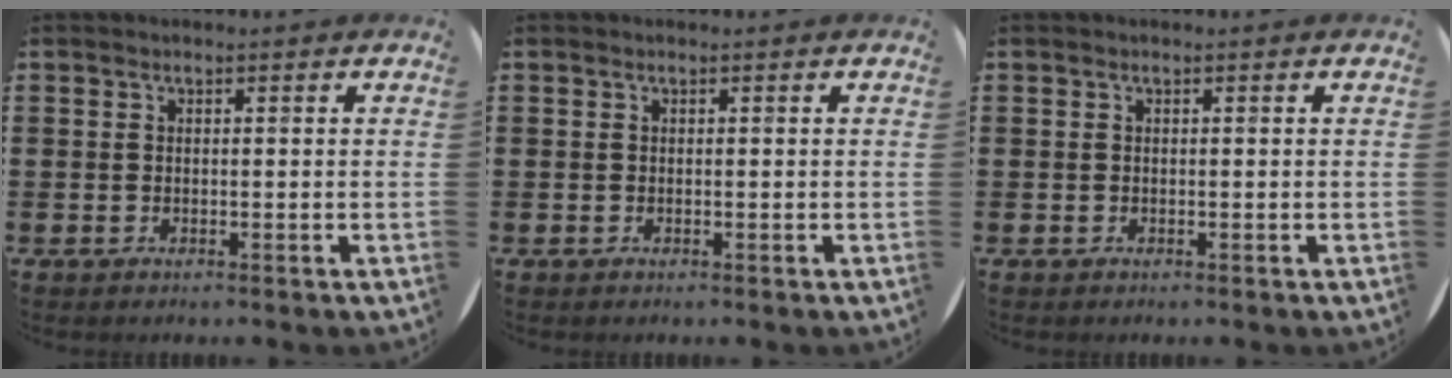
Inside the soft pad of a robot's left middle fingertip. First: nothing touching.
{"total": 0.0}
{"total": 0.0}